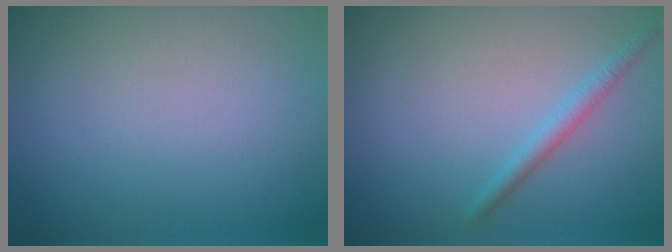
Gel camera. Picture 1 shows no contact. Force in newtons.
{"total": 1.6, "press": 1.6, "slide": 0.1}